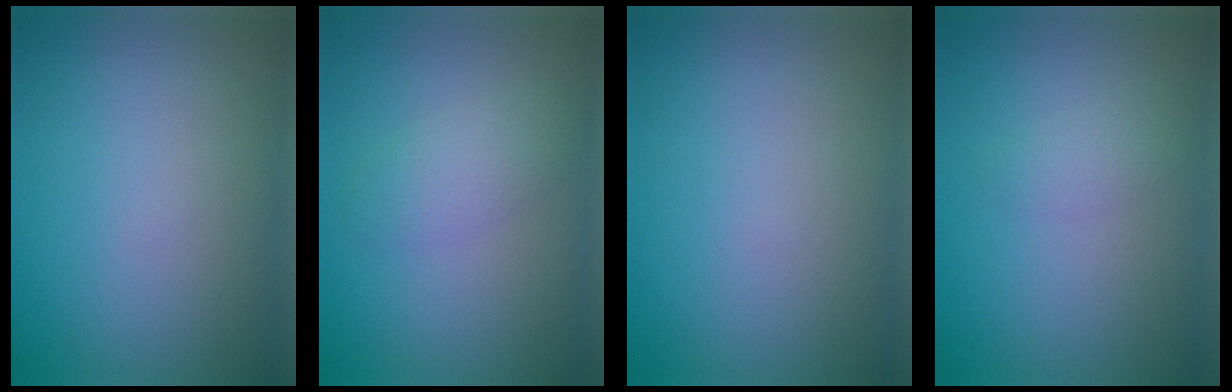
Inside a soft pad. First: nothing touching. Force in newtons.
{"total": 2.2, "press": 2.2, "slide": 0.0}
{"total": 0.0}
{"total": 1.1, "press": 1.1, "slide": 0.1}